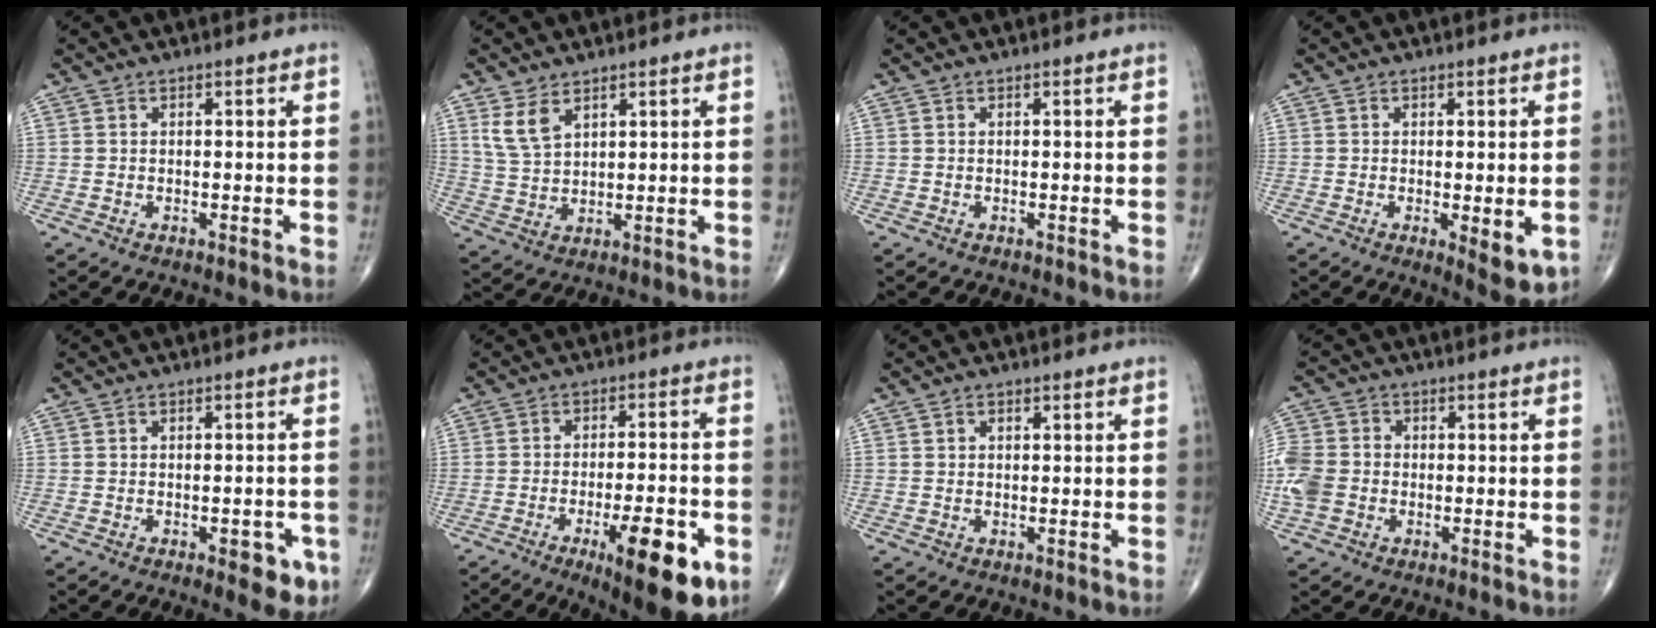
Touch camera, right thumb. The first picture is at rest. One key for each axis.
{"total": 5.5, "fx": 3.2, "fy": 2.7, "fz": 3.5, "tx": -0.067, "ty": -0.014, "tz": 0.075}
{"total": 0.0}
{"total": 5.9, "fx": -1.5, "fy": 2.0, "fz": 5.4, "tx": -0.069, "ty": -0.016, "tz": -0.015}
{"total": 5.8, "fx": -2.4, "fy": 2.6, "fz": 4.6, "tx": -0.033, "ty": 0.005, "tz": -0.024}
{"total": 16.3, "fx": -6.8, "fy": 4.9, "fz": 13.9, "tx": -0.168, "ty": 0.016, "tz": -0.086}
{"total": 0.9, "fx": 0.5, "fy": 0.7, "fz": 0.4, "tx": -0.001, "ty": -0.001, "tz": 0.008}
{"total": 7.6, "fx": -1.5, "fy": 6.2, "fz": 4.2, "tx": -0.096, "ty": 0.011, "tz": -0.033}